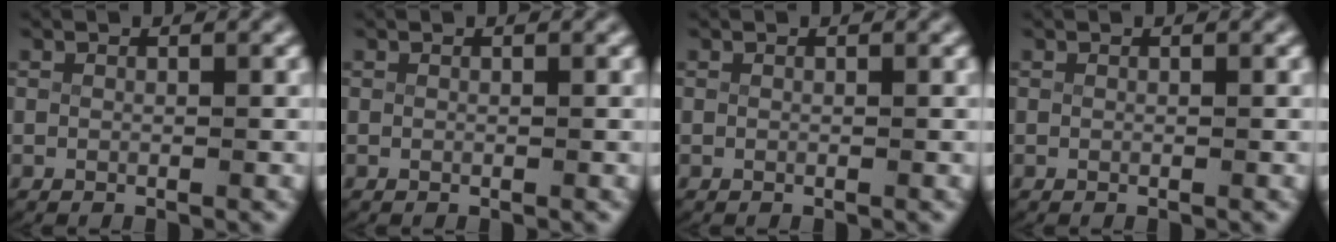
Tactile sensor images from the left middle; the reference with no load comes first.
{"total": 0.0}
{"total": 0.0}
{"total": 0.0}